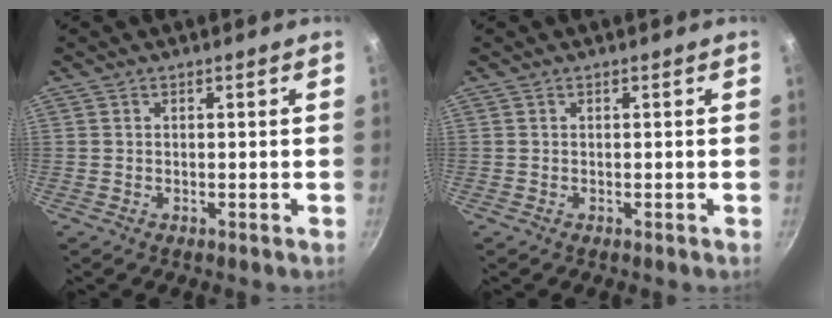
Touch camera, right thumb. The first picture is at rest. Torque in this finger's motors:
{"motor_torque": [-0.02, -0.02, 0.02, -0.01, 0.00]}